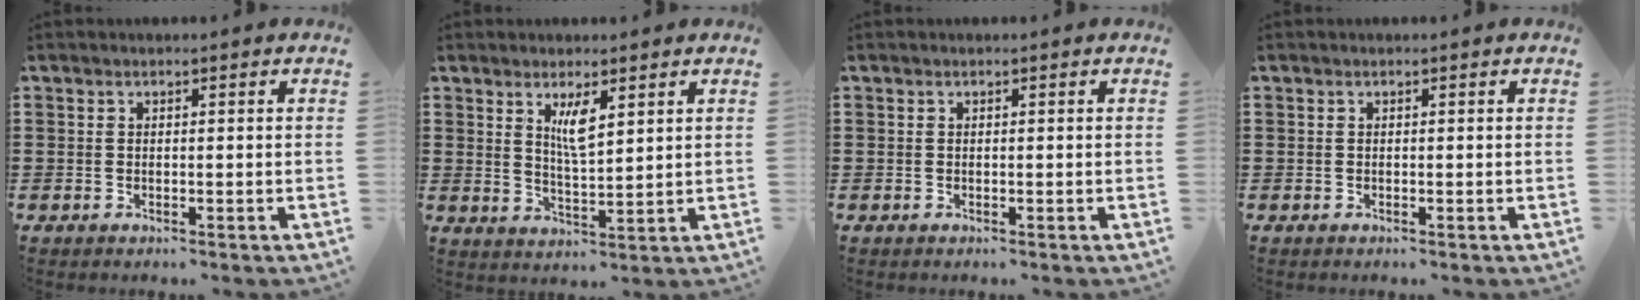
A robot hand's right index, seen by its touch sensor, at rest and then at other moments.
{"total": 4.6, "force": [2.3, 1.2, 3.8], "torque": [-0.072, 0.001, 0.036]}
{"total": 0.0}
{"total": 0.0}